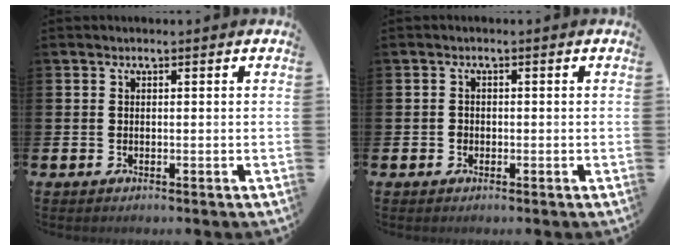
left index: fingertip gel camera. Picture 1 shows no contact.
{"total": 1.0, "force": [-0.4, 0.9, 0.2], "torque": [0.001, 0.003, -0.011]}